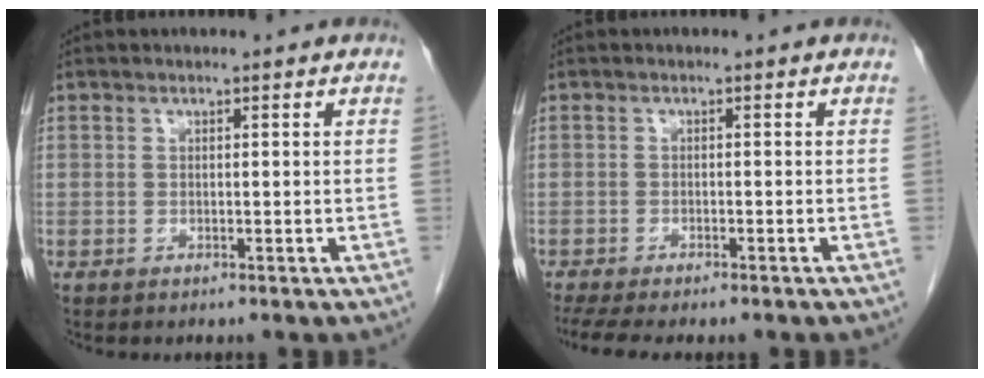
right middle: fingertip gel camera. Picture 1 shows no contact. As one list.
[{"total": 8.2, "force": [-6.7, 1.8, 4.4], "torque": [-0.067, -0.005, -0.099]}]